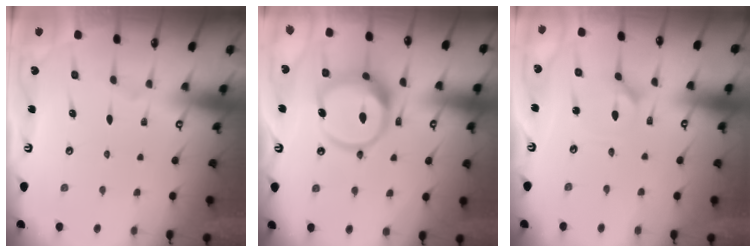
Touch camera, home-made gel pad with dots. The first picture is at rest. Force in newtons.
{"total": 14.2, "press": 14.0, "slide": 2.3}
{"total": 1.5, "press": 1.4, "slide": 0.3}